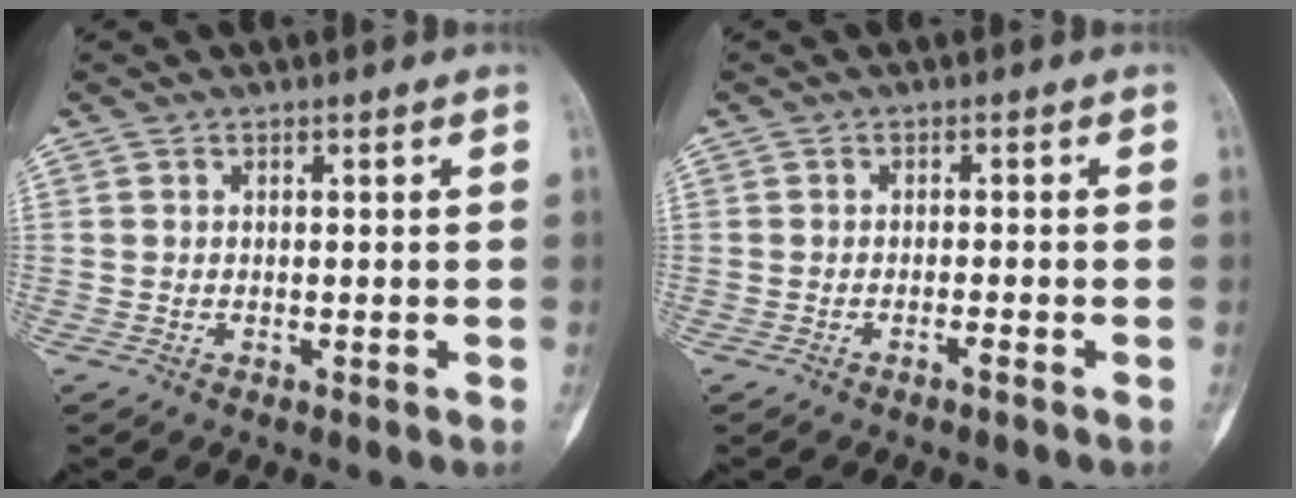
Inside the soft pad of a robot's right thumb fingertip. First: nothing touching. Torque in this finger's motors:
{"motor_torque": [-0.32, -0.01, -0.17, -0.01, -0.05]}